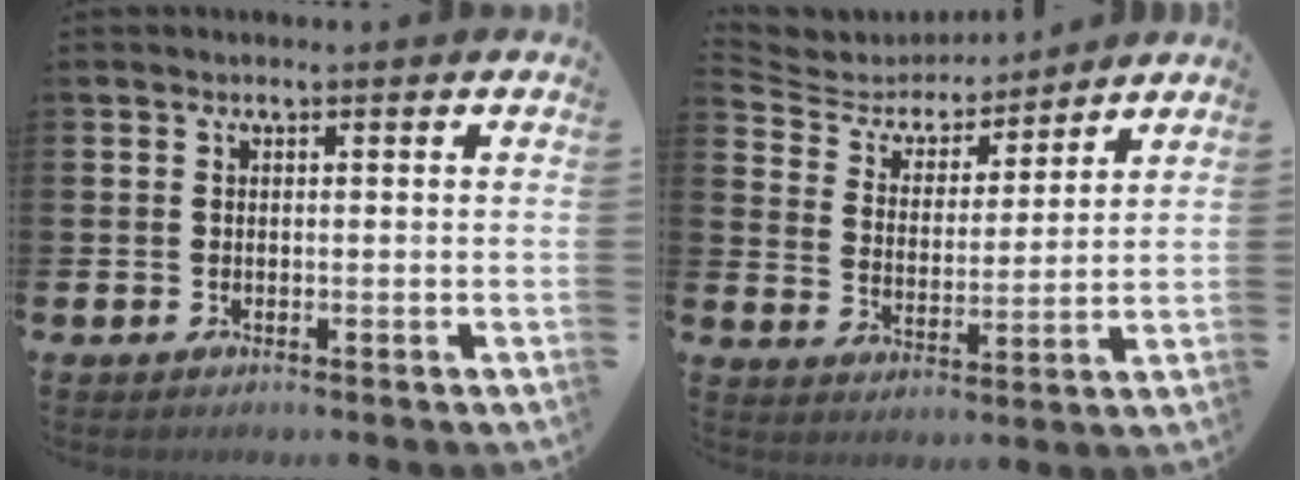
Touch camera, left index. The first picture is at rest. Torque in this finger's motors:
{"motor_torque": [0.96, -1.18, 0.02, -0.02]}